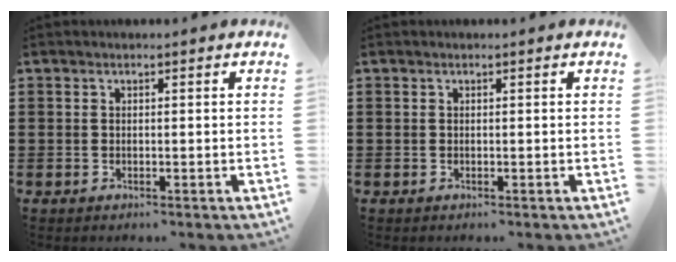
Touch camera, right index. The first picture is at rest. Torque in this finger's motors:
{"motor_torque": [0.00, 0.00, 0.00, 0.00]}